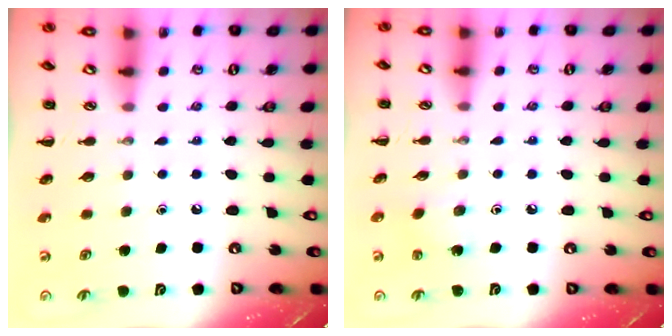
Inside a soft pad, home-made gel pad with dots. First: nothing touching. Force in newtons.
{"total": 2.7, "press": 2.6, "slide": 0.8}